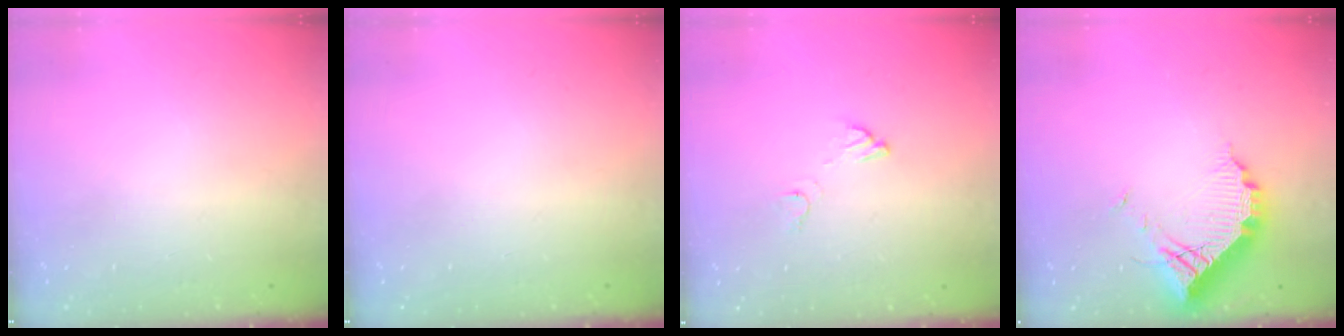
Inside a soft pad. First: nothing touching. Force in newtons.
{"total": 0.0}
{"total": 4.1, "press": 4.1, "slide": 0.2}
{"total": 13.0, "press": 13.0, "slide": 1.0}